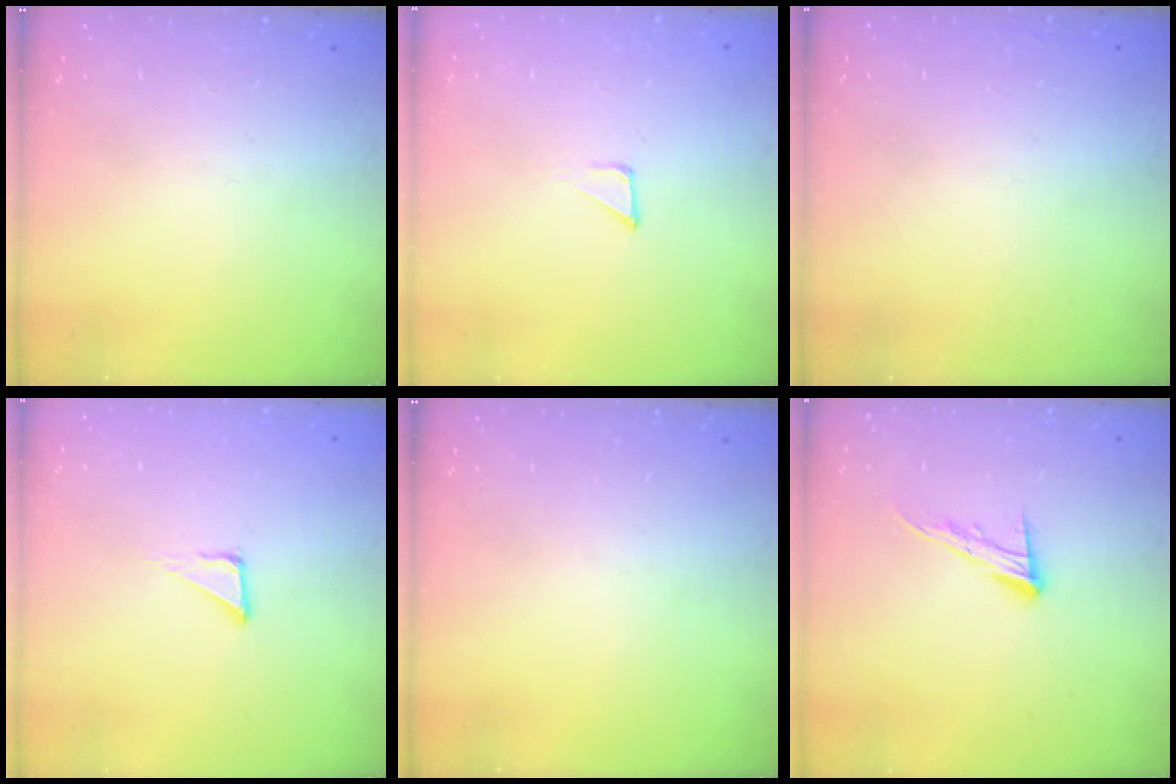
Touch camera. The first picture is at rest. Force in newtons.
{"total": 1.3, "press": 1.3, "slide": 0.0}
{"total": 1.6, "press": 1.6, "slide": 0.1}
{"total": 3.4, "press": 3.4, "slide": 0.2}
{"total": 0.0}
{"total": 9.8, "press": 9.8, "slide": 0.6}